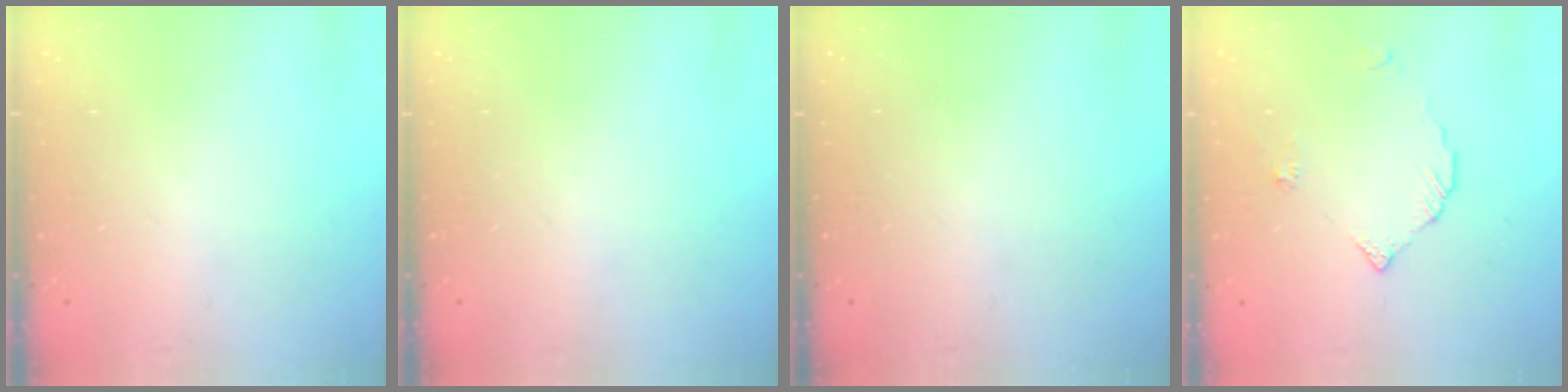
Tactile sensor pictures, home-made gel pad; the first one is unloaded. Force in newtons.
{"total": 0.0}
{"total": 0.0}
{"total": 3.0, "press": 3.0, "slide": 0.2}